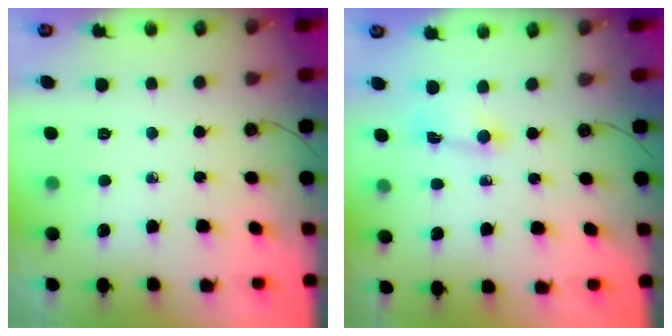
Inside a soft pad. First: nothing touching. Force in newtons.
{"total": 2.0, "press": 2.0, "slide": 0.2}